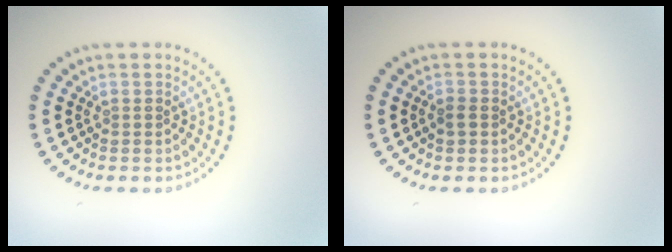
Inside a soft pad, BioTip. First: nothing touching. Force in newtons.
{"total": 1.0, "press": 1.0, "slide": 0.1}